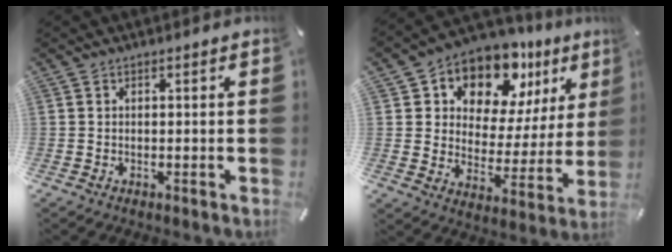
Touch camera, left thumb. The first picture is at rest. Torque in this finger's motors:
{"motor_torque": [0.80, 0.82, 1.75, -1.02, 0.11]}